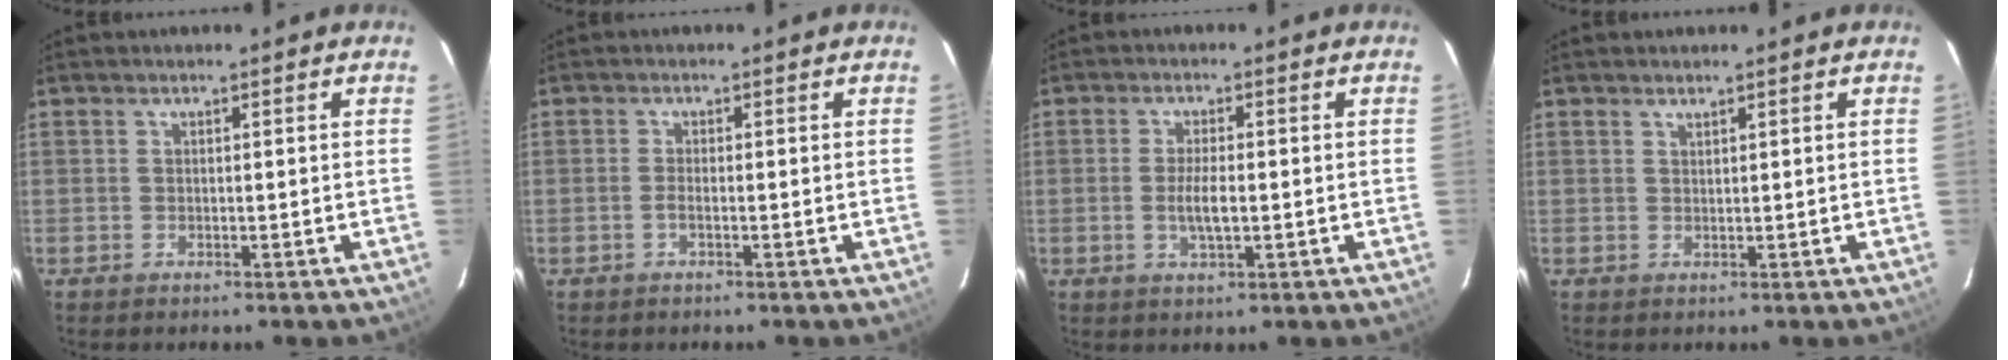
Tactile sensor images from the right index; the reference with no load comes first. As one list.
[{"total": 1.1, "force": [-0.6, 0.1, 1.0], "torque": [-0.022, 0.001, -0.012]}, {"total": 3.9, "force": [-0.7, 1.1, 3.7], "torque": [-0.072, -0.005, -0.010]}, {"total": 0.8, "force": [0.7, -0.3, 0.2], "torque": [-0.004, -0.001, 0.014]}]